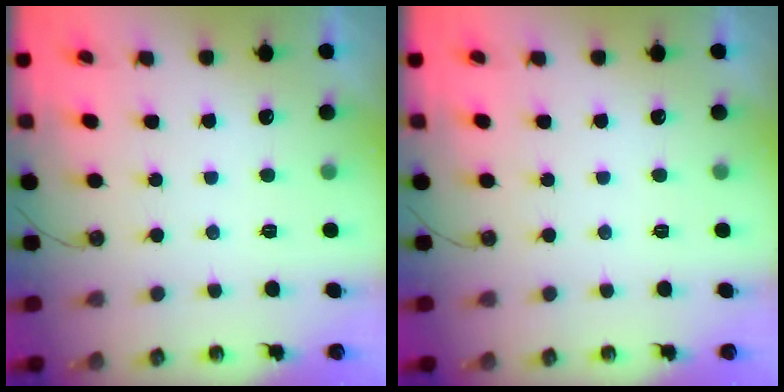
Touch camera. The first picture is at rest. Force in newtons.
{"total": 0.0}